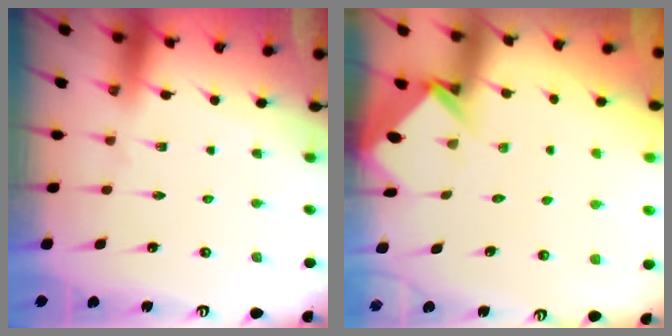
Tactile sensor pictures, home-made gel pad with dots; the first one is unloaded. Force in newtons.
{"total": 3.9, "press": 3.8, "slide": 0.3}